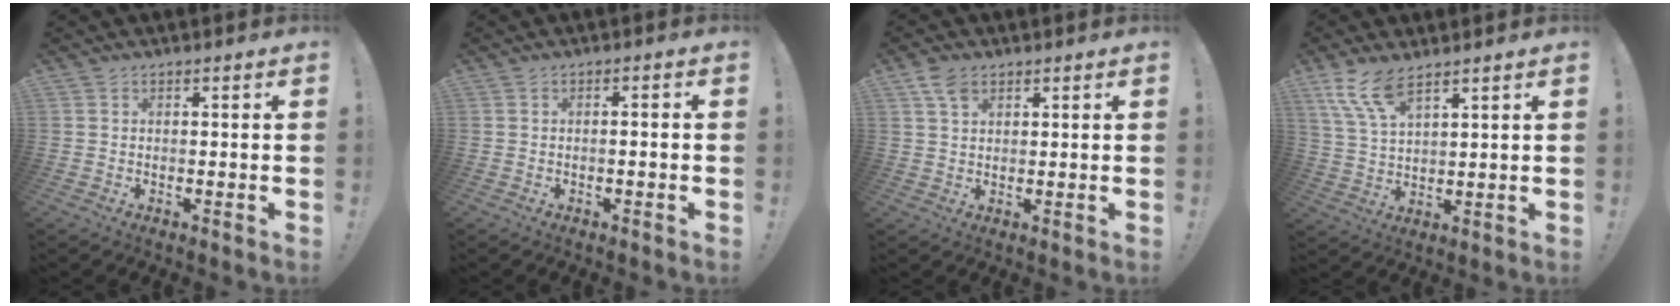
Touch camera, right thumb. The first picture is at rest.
{"total": 1.6, "force": [-1.0, -0.2, 1.3], "torque": [-0.027, 0.005, -0.018]}
{"total": 4.6, "force": [2.8, 2.6, 2.6], "torque": [-0.039, -0.012, 0.053]}
{"total": 9.4, "force": [6.7, 2.8, 6.0], "torque": [-0.123, -0.026, 0.127]}